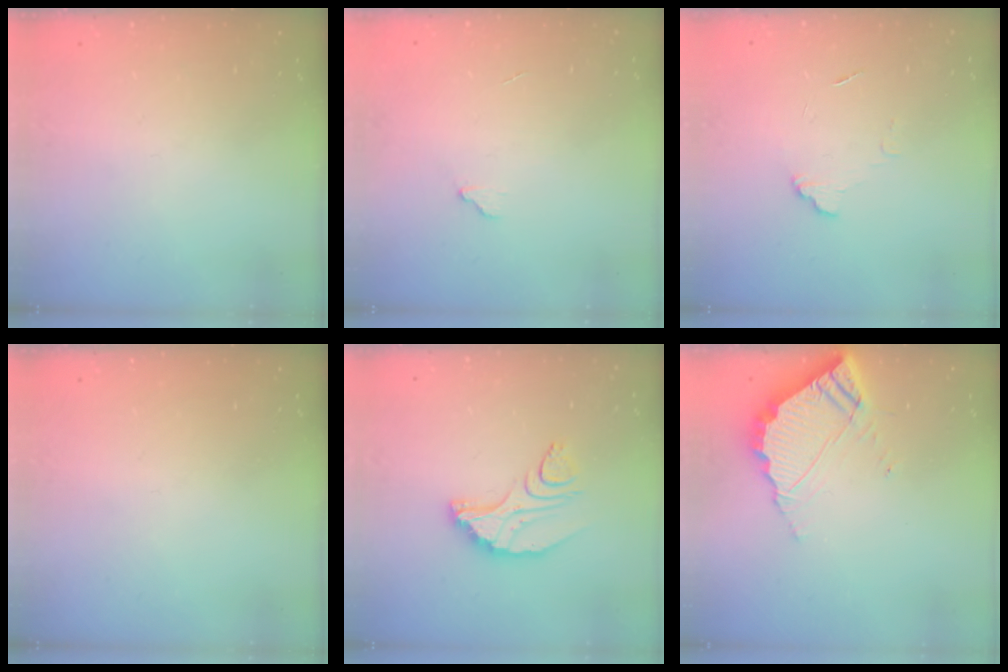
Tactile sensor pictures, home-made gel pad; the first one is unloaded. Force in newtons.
{"total": 4.3, "press": 4.3, "slide": 0.3}
{"total": 5.7, "press": 5.7, "slide": 0.5}
{"total": 0.0}
{"total": 8.9, "press": 8.8, "slide": 0.8}
{"total": 7.6, "press": 7.6, "slide": 0.5}